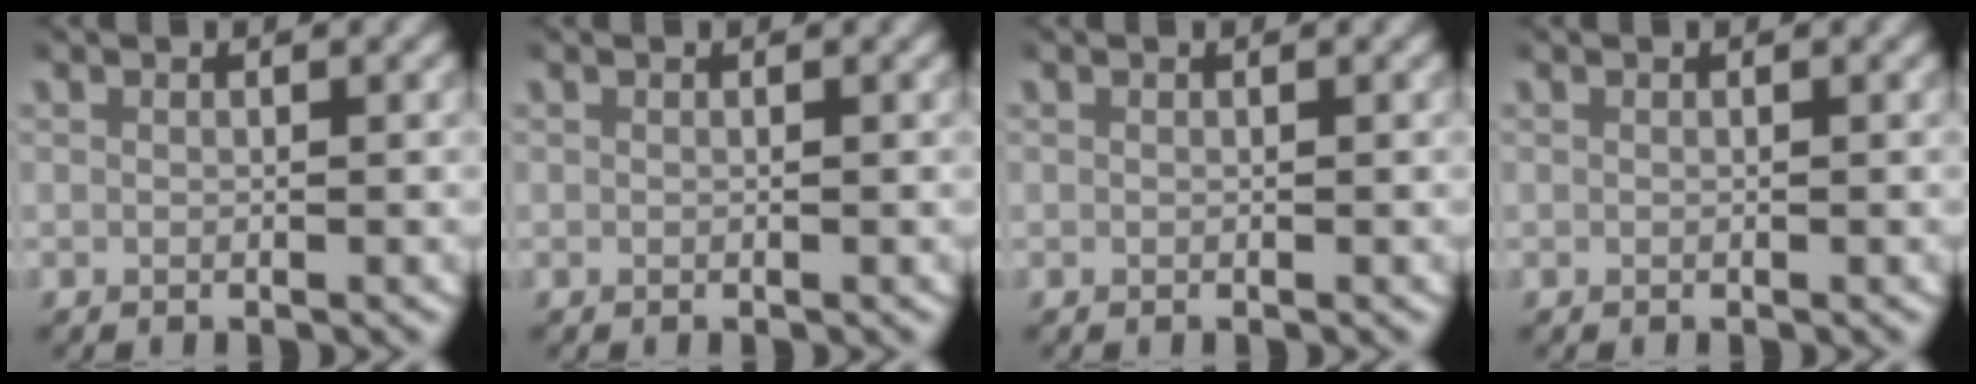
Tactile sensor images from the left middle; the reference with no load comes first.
{"total": 0.0}
{"total": 0.0}
{"total": 0.0}